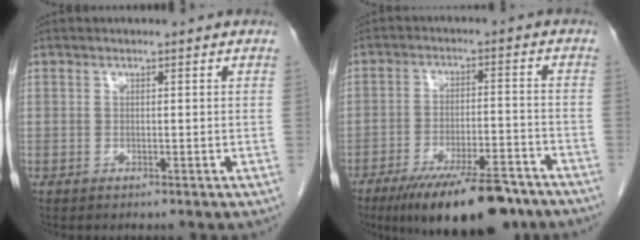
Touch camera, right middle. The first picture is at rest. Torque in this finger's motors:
{"motor_torque": [1.16, -0.98, 0.40, 0.17]}